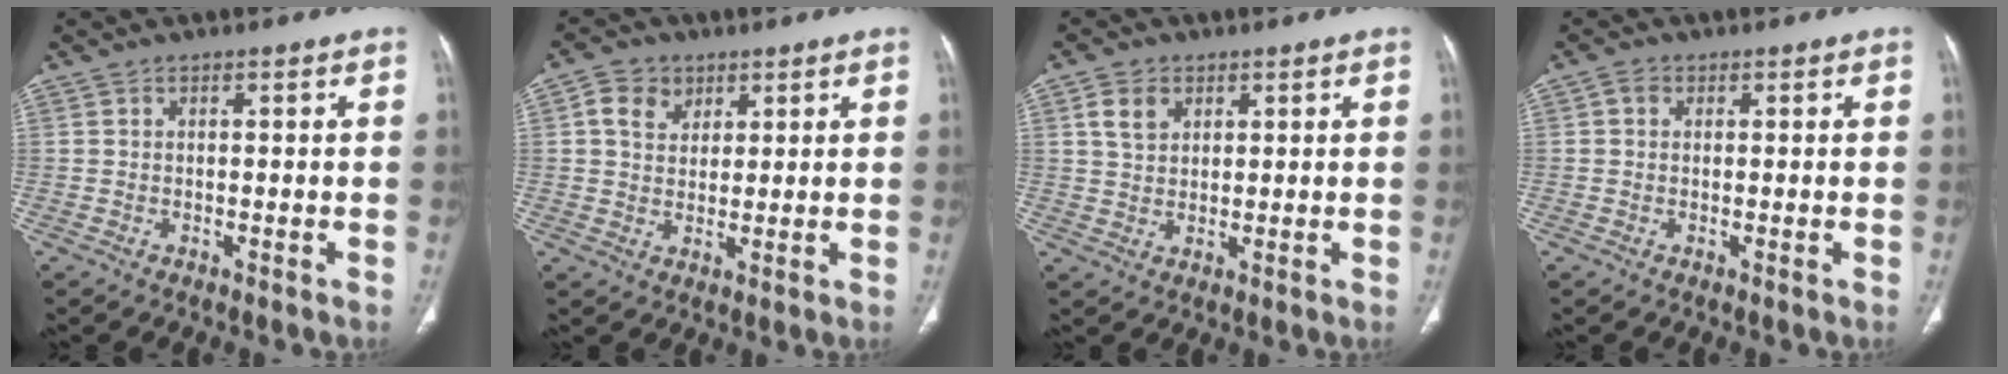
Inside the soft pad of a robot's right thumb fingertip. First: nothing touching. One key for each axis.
{"total": 5.9, "fx": 2.4, "fy": 4.6, "fz": 2.6, "tx": -0.025, "ty": -0.004, "tz": 0.043}
{"total": 4.8, "fx": 2.1, "fy": 3.4, "fz": 2.6, "tx": -0.035, "ty": -0.005, "tz": 0.043}
{"total": 1.6, "fx": 0.4, "fy": 1.3, "fz": 0.8, "tx": -0.013, "ty": 0.005, "tz": 0.005}